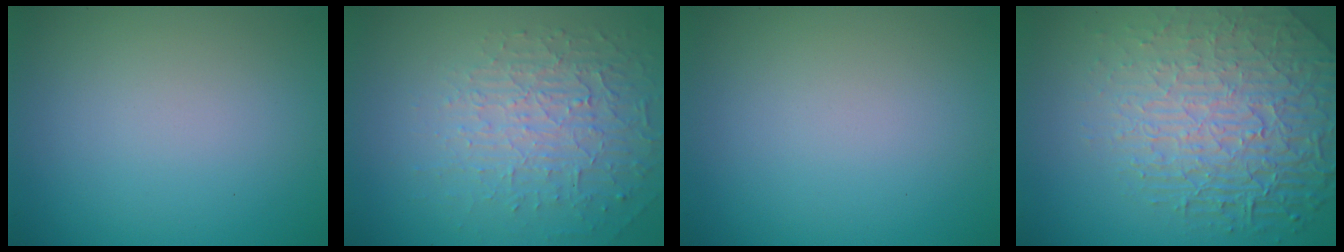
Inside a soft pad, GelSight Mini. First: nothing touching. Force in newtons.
{"total": 5.1, "press": 3.3, "slide": 3.9}
{"total": 0.0}
{"total": 8.7, "press": 5.9, "slide": 6.4}